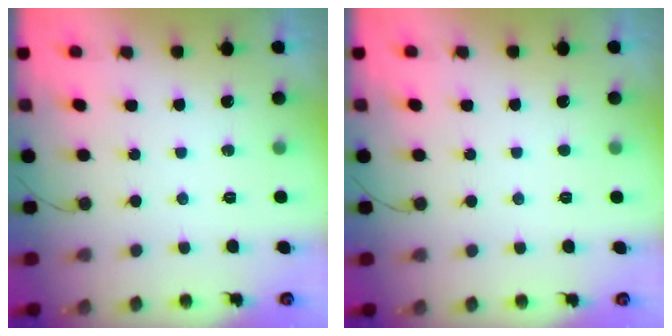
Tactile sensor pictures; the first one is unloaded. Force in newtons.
{"total": 1.6, "press": 1.6, "slide": 0.2}